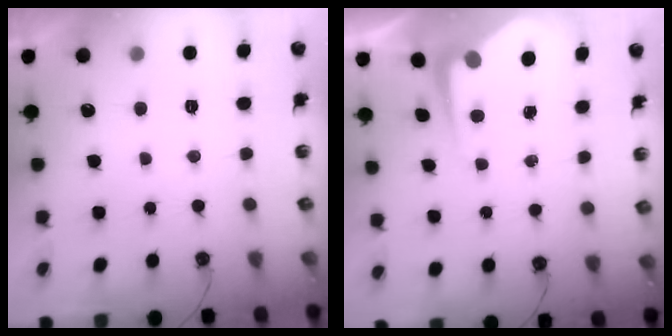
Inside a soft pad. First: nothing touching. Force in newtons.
{"total": 5.0, "press": 5.0, "slide": 0.4}